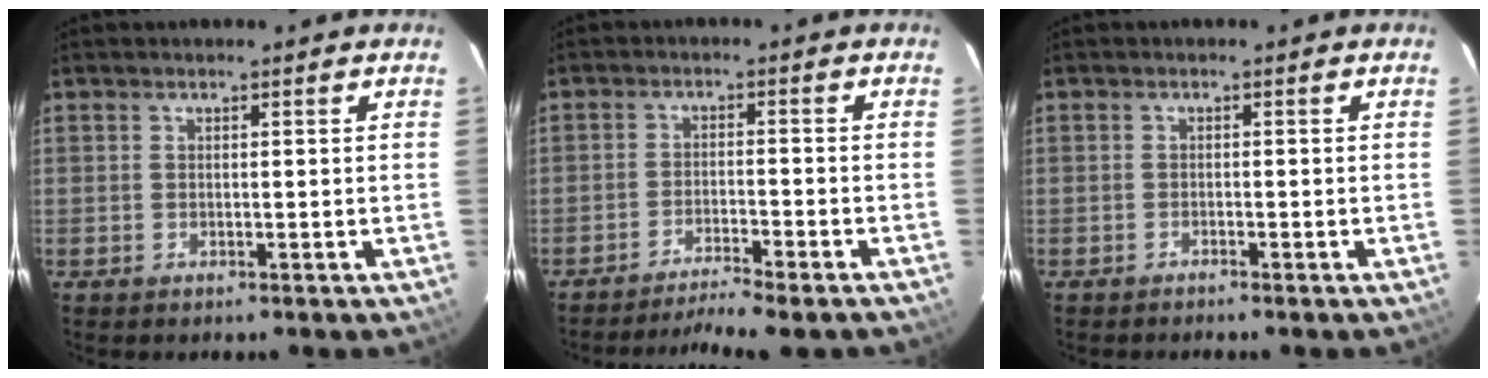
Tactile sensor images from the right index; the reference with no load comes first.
{"total": 8.5, "force": [-7.6, 0.0, 3.8], "torque": [-0.081, -0.012, -0.119]}
{"total": 0.9, "force": [-0.8, -0.1, 0.1], "torque": [-0.006, -0.003, -0.015]}